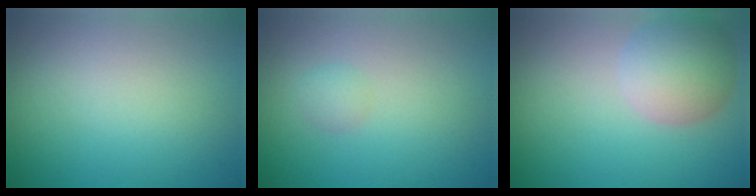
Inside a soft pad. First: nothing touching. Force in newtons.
{"total": 1.0, "press": 1.0, "slide": 0.1}
{"total": 5.4, "press": 5.4, "slide": 0.5}